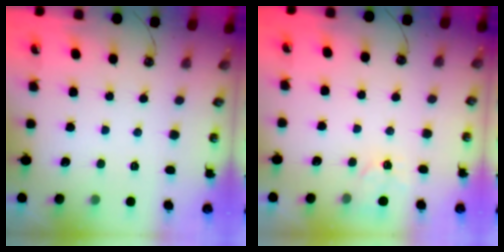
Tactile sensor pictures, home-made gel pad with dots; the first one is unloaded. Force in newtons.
{"total": 4.2, "press": 4.2, "slide": 0.6}